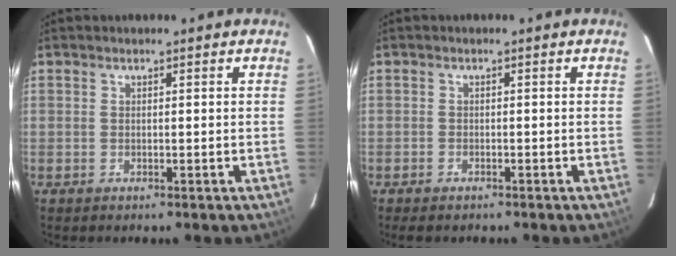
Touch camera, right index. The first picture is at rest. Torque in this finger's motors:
{"motor_torque": [0.25, -0.22, 0.11, 0.01]}